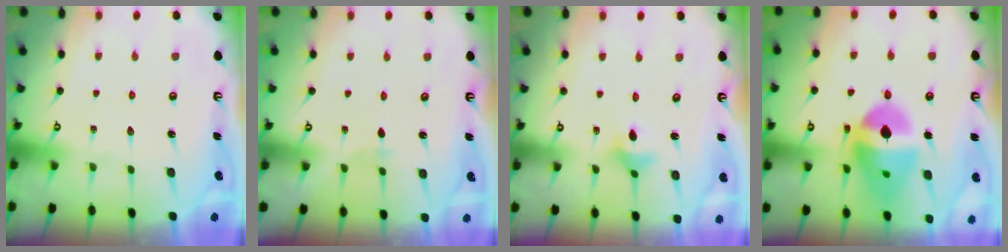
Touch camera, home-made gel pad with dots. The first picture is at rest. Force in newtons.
{"total": 2.2, "press": 2.1, "slide": 0.5}
{"total": 3.5, "press": 3.5, "slide": 0.2}
{"total": 16.3, "press": 16.2, "slide": 1.9}